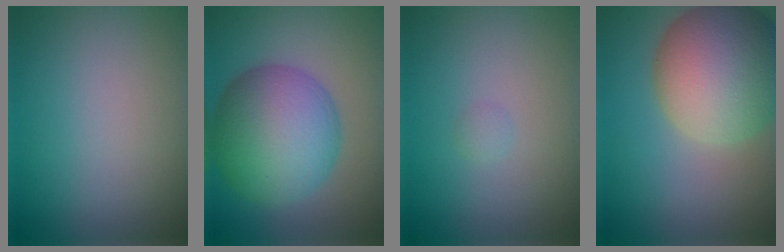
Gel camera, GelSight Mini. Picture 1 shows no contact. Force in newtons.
{"total": 10.5, "press": 10.5, "slide": 0.3}
{"total": 0.5, "press": 0.5, "slide": 0.0}
{"total": 11.7, "press": 11.7, "slide": 0.6}